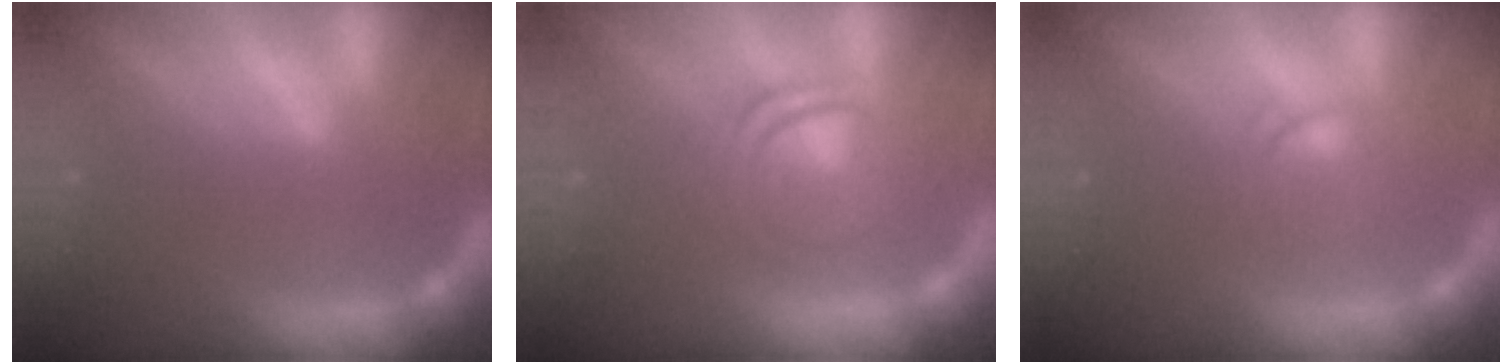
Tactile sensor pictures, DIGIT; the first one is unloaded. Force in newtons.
{"total": 5.0}
{"total": 2.0}